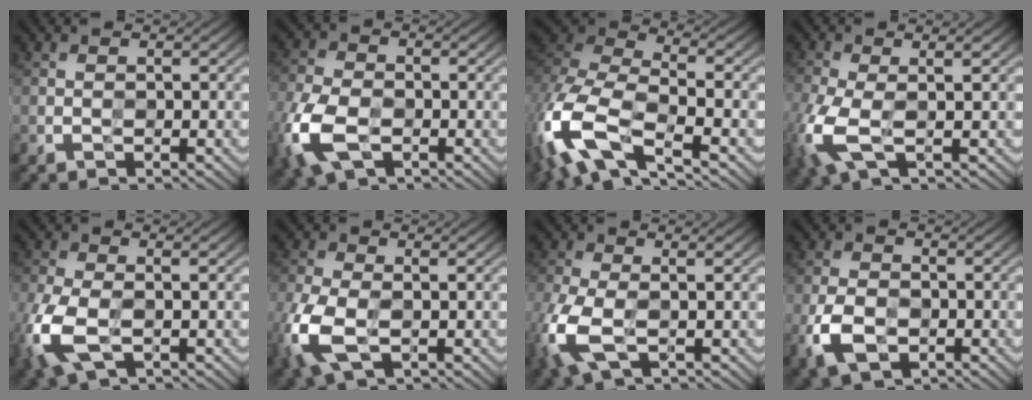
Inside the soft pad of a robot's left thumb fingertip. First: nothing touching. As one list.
[{"total": 10.2, "force": [-4.3, 5.9, 7.1], "torque": [-0.201, -0.022, -0.089]}, {"total": 14.9, "force": [-6.9, 6.7, 11.3], "torque": [-0.293, -0.024, -0.142]}, {"total": 7.7, "force": [-1.4, 3.1, 6.9], "torque": [-0.178, -0.012, -0.030]}, {"total": 9.1, "force": [-3.0, 5.0, 7.1], "torque": [-0.193, -0.020, -0.064]}, {"total": 8.8, "force": [-2.9, 4.8, 6.8], "torque": [-0.182, -0.019, -0.063]}, {"total": 8.5, "force": [-2.4, 4.0, 7.0], "torque": [-0.183, -0.018, -0.052]}, {"total": 6.5, "force": [-2.6, 4.0, 4.4], "torque": [-0.107, -0.011, -0.055]}]